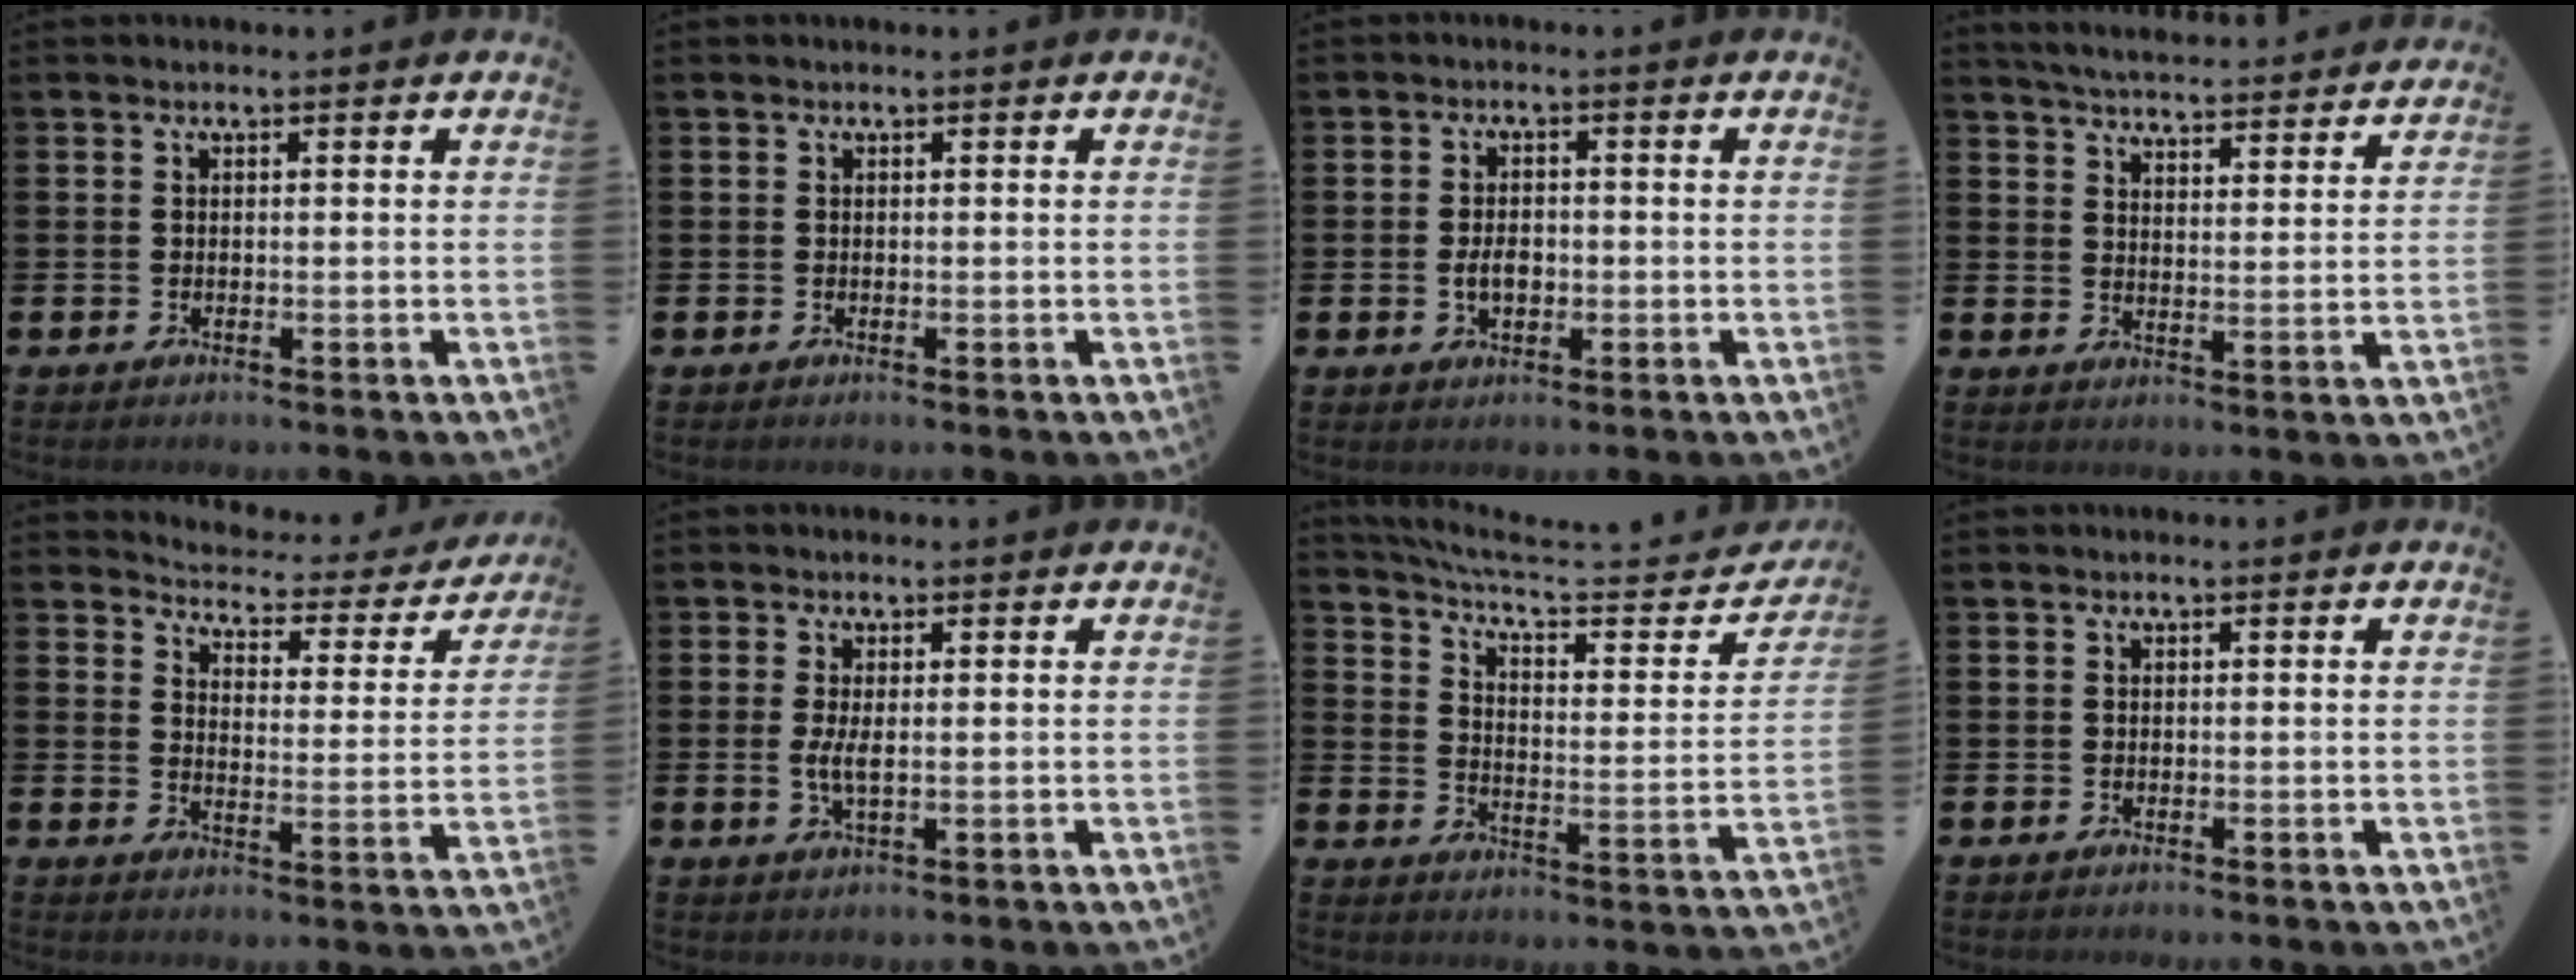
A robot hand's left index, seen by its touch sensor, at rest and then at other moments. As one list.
[{"total": 0.0}, {"total": 2.8, "force": [-0.4, 1.8, 2.1], "torque": [-0.022, -0.002, -0.012]}, {"total": 5.4, "force": [5.3, 0.2, 0.6], "torque": [-0.026, -0.045, 0.092]}, {"total": 3.6, "force": [3.3, 1.1, 0.6], "torque": [-0.029, -0.037, 0.046]}, {"total": 2.4, "force": [0.2, 0.8, 2.3], "torque": [-0.041, 0.000, 0.002]}, {"total": 5.8, "force": [5.3, 0.7, 2.3], "torque": [-0.064, -0.048, 0.082]}, {"total": 0.0}]